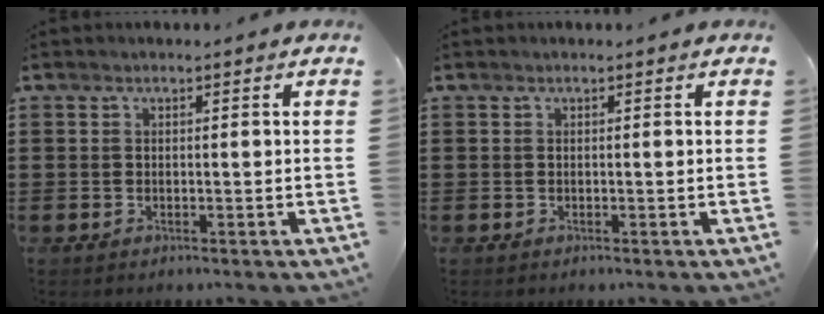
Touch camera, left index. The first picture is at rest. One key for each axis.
{"total": 0.0}